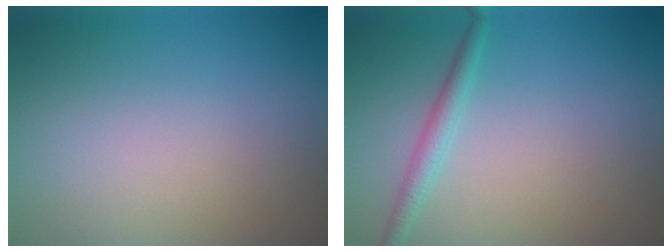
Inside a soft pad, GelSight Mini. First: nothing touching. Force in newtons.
{"total": 1.9, "press": 1.9, "slide": 0.2}